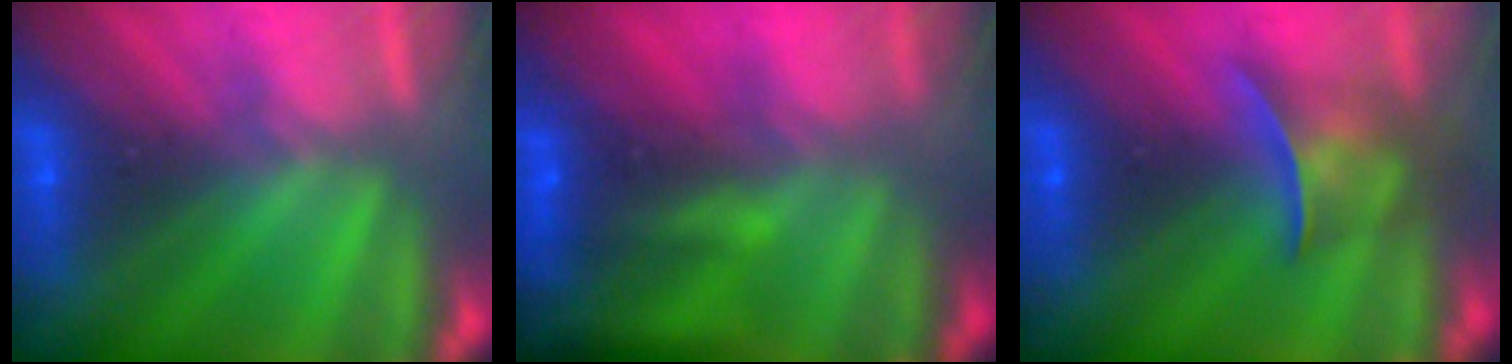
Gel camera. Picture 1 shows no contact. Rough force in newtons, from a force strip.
{"total": 7.1}
{"total": 8.4}